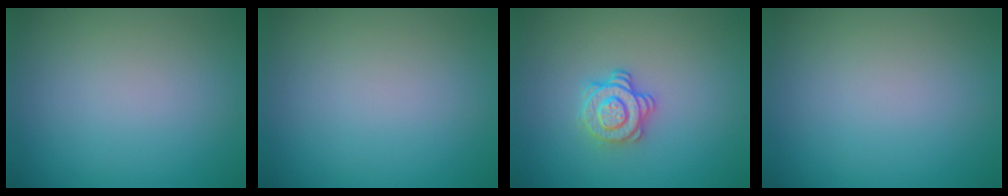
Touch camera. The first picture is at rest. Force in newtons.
{"total": 0.0}
{"total": 2.9, "press": 2.5, "slide": 1.3}
{"total": 0.0}